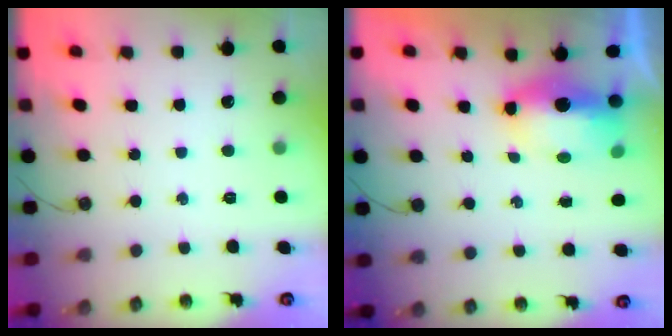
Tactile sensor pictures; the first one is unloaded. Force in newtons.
{"total": 14.8, "press": 9.0, "slide": 11.7}